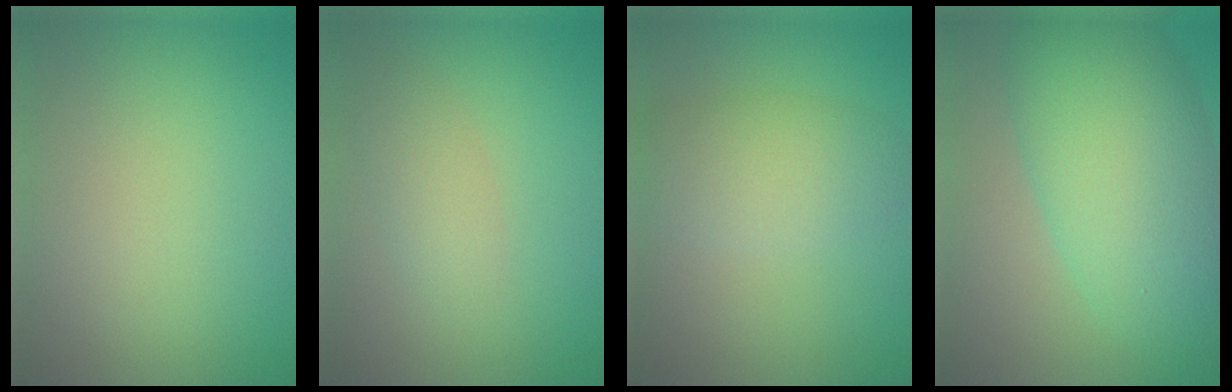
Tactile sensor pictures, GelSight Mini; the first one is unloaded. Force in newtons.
{"total": 2.1, "press": 2.1, "slide": 0.0}
{"total": 4.4, "press": 4.4, "slide": 0.1}
{"total": 10.0, "press": 10.0, "slide": 0.2}